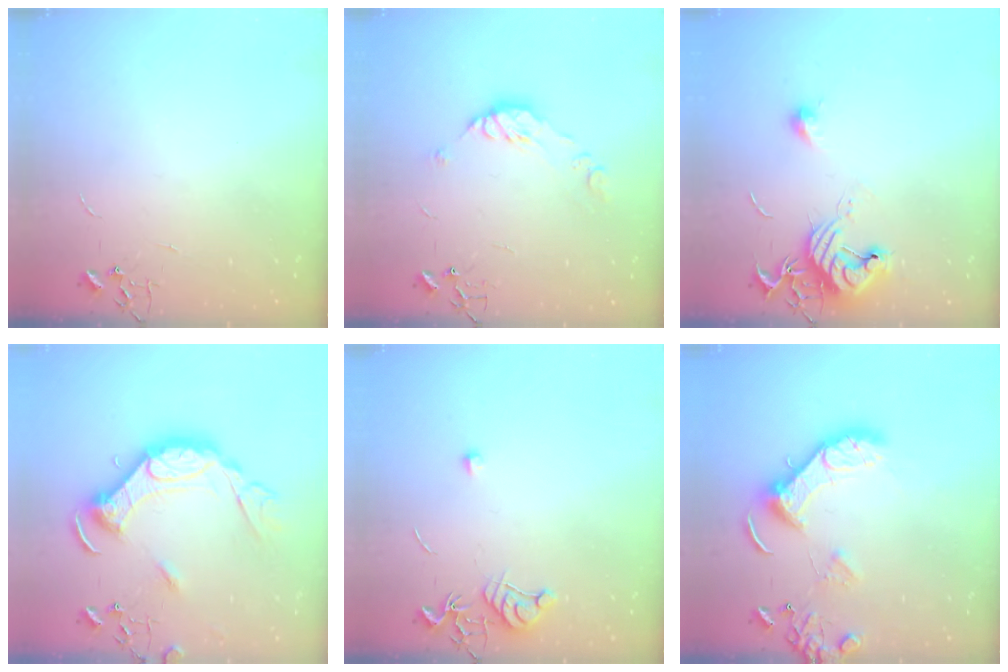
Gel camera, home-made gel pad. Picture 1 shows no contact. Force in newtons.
{"total": 8.9, "press": 8.9, "slide": 0.6}
{"total": 13.7, "press": 13.7, "slide": 0.9}
{"total": 19.1, "press": 19.0, "slide": 1.7}
{"total": 8.1, "press": 8.1, "slide": 0.4}
{"total": 13.8, "press": 13.7, "slide": 1.3}